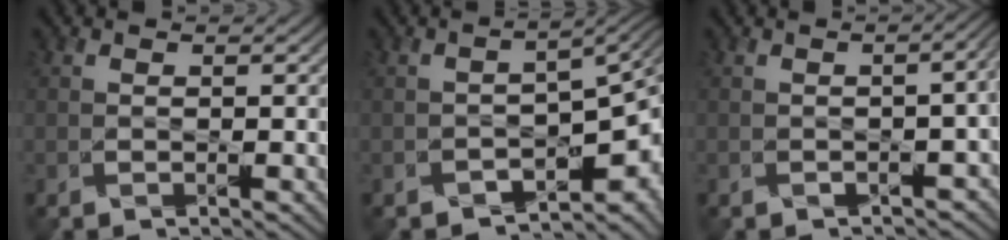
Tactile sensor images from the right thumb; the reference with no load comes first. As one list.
[{"total": 8.3, "force": [-3.7, 3.9, 6.3], "torque": [-0.080, -0.027, -0.051]}, {"total": 4.0, "force": [-1.1, 1.5, 3.5], "torque": [-0.039, -0.006, -0.009]}]